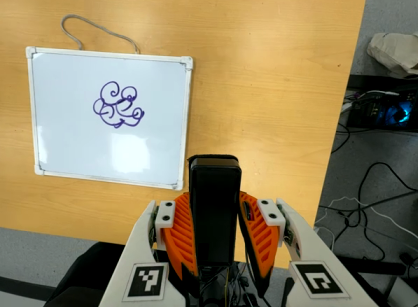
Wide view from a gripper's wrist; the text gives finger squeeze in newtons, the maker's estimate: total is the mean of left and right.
{"total": 6.0, "left": 3.8, "right": 8.2}